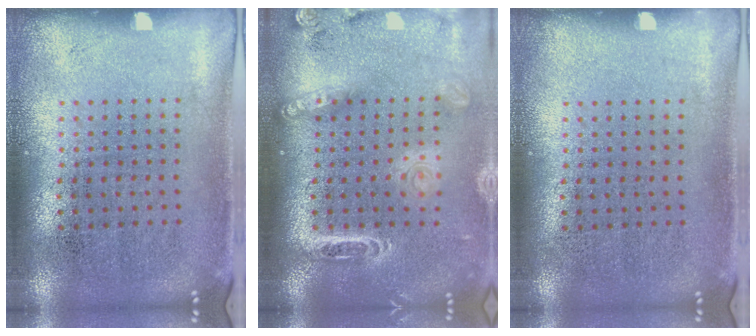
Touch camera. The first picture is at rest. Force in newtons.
{"total": 2.3, "press": 1.9, "slide": 1.3}
{"total": 0.0}